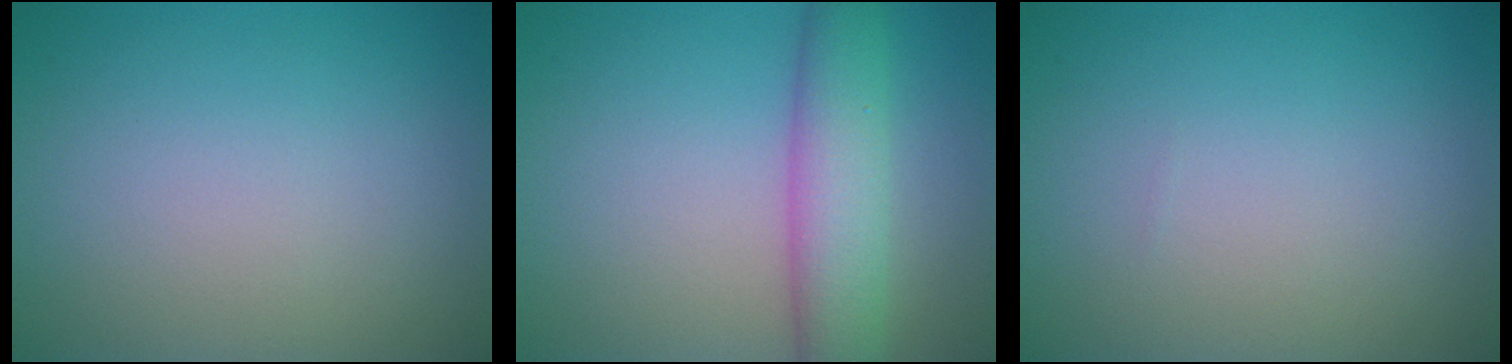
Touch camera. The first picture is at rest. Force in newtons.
{"total": 5.5, "press": 5.5, "slide": 0.4}
{"total": 0.0}